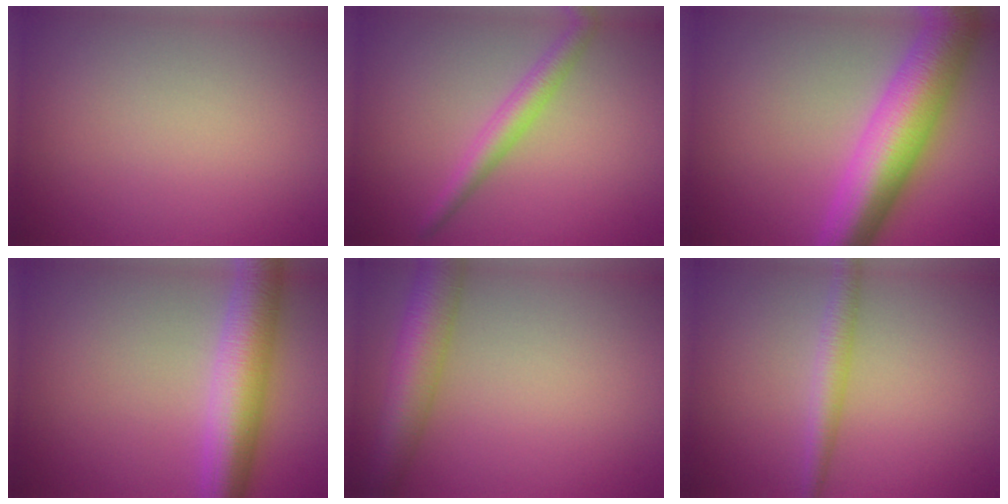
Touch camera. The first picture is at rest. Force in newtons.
{"total": 2.7, "press": 2.7, "slide": 0.1}
{"total": 9.6, "press": 9.6, "slide": 0.1}
{"total": 6.8, "press": 6.8, "slide": 0.1}
{"total": 6.0, "press": 6.0, "slide": 0.2}
{"total": 2.3, "press": 2.3, "slide": 0.1}